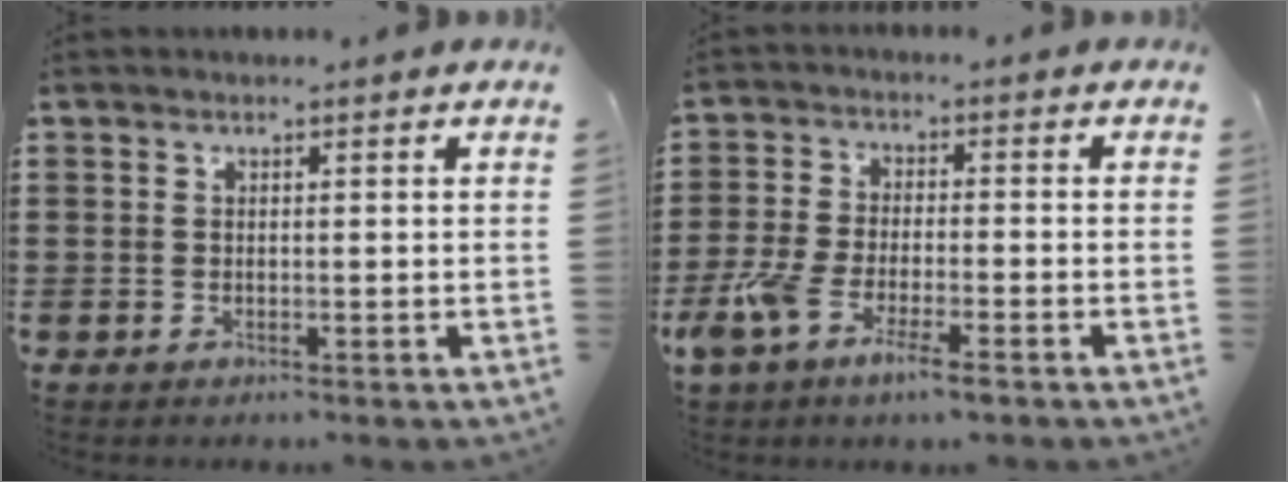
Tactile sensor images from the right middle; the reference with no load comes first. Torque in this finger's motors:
{"motor_torque": [1.91, -0.23, 0.67, 0.21]}